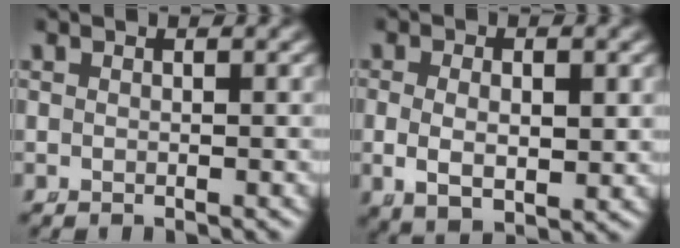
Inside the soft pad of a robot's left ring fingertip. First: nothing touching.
{"total": 4.1, "force": [-0.3, 2.4, 3.4], "torque": [-0.071, -0.021, 0.012]}